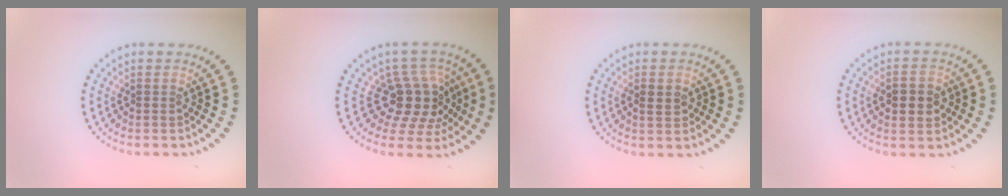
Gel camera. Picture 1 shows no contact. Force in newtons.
{"total": 4.4, "press": 3.4, "slide": 2.9}
{"total": 1.2, "press": 1.2, "slide": 0.0}
{"total": 3.5, "press": 3.5, "slide": 0.2}